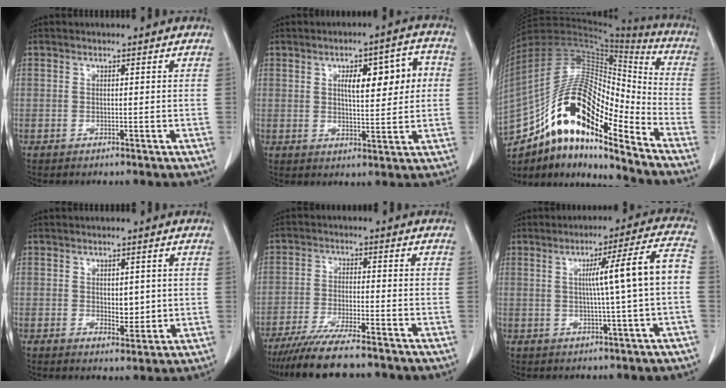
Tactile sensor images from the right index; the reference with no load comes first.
{"total": 9.2, "force": [1.9, 2.8, 8.5], "torque": [-0.120, 0.028, 0.031]}
{"total": 20.3, "force": [-12.8, 5.6, 14.7], "torque": [-0.283, 0.036, -0.218]}
{"total": 3.3, "force": [0.2, 1.8, 2.8], "torque": [-0.040, -0.005, 0.010]}
{"total": 11.6, "force": [-9.8, 1.0, 6.0], "torque": [-0.098, -0.029, -0.157]}
{"total": 10.1, "force": [0.1, -1.4, 10.0], "torque": [-0.147, 0.017, 0.004]}